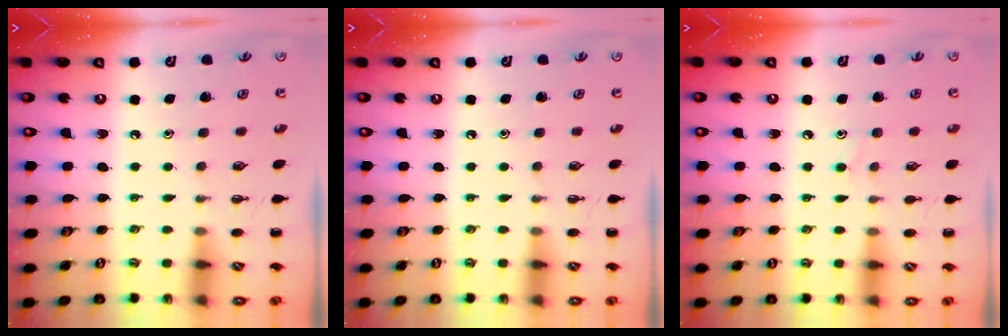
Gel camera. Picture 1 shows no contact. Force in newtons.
{"total": 0.0}
{"total": 5.3, "press": 5.0, "slide": 1.9}